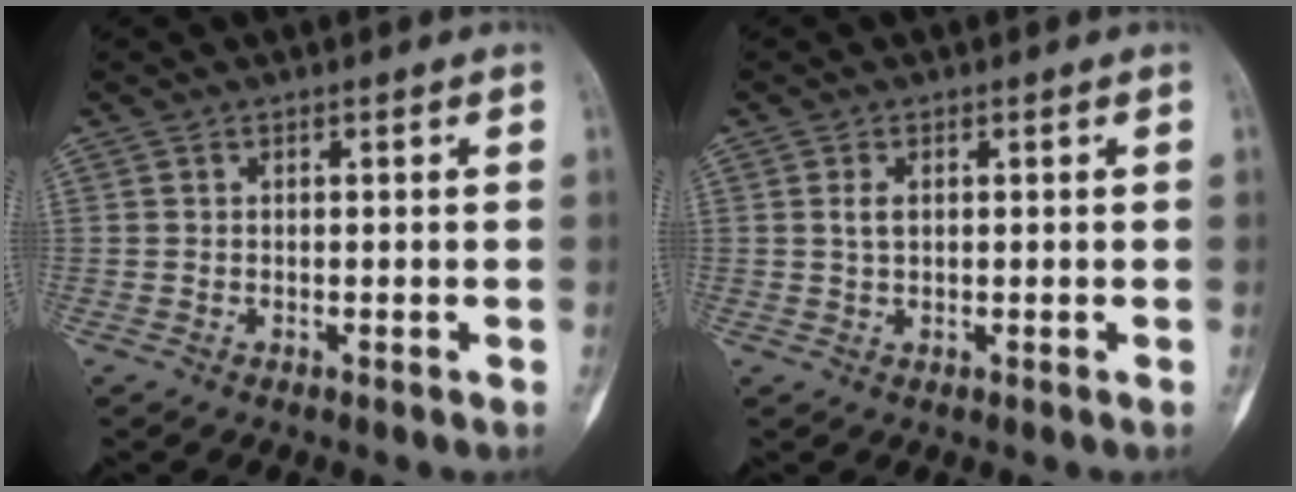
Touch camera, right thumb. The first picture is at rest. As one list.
[{"total": 2.0, "force": [0.5, 1.2, 1.5], "torque": [-0.025, 0.000, 0.008]}]